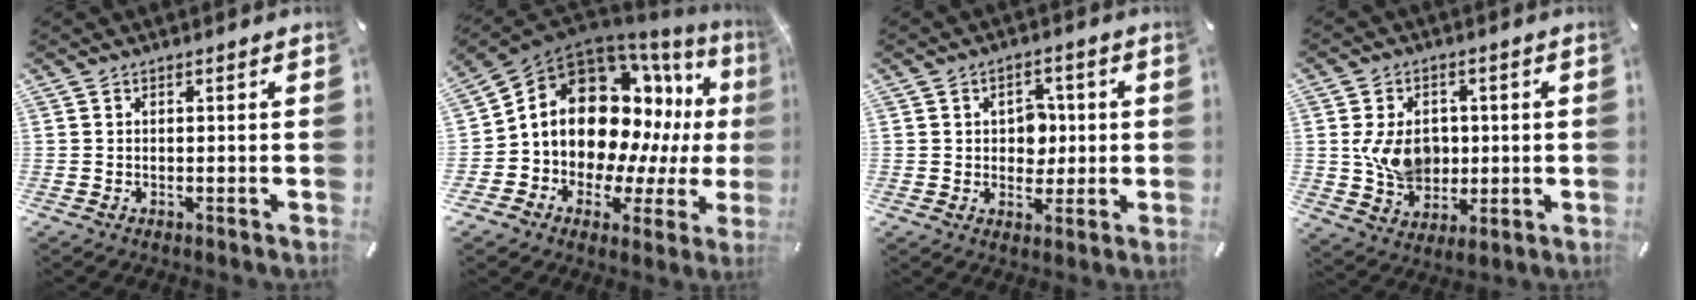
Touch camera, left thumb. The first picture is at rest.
{"total": 18.5, "force": [4.8, 14.5, 10.5], "torque": [-0.183, -0.055, 0.101]}
{"total": 6.4, "force": [0.4, 5.5, 3.2], "torque": [-0.034, -0.001, 0.001]}
{"total": 10.1, "force": [0.7, 8.1, 5.9], "torque": [-0.117, 0.005, 0.014]}